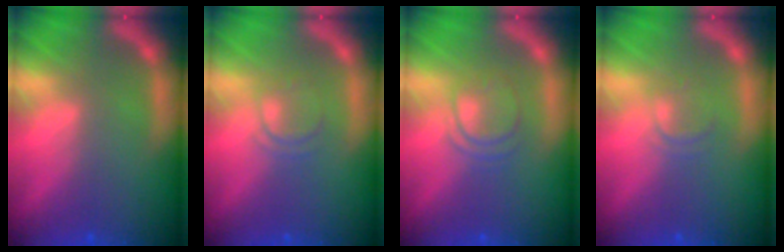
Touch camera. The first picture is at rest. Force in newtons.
{"total": 2.0}
{"total": 3.0}
{"total": 1.4}